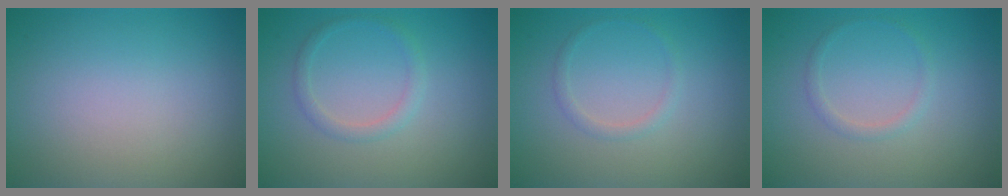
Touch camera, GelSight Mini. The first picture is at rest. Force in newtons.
{"total": 1.5, "press": 1.5, "slide": 0.1}
{"total": 1.0, "press": 1.0, "slide": 0.1}
{"total": 1.0, "press": 1.0, "slide": 0.1}